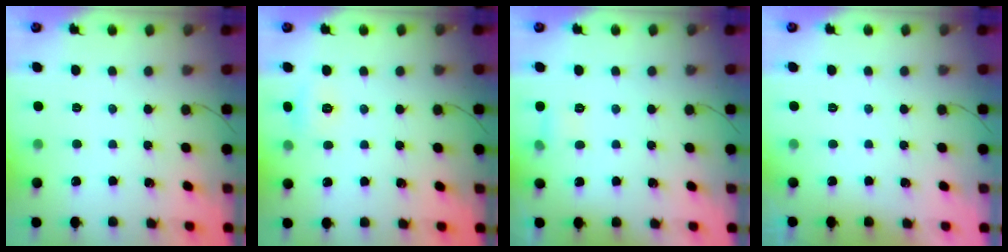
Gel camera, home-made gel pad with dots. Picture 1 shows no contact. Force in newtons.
{"total": 5.2, "press": 5.0, "slide": 1.4}
{"total": 3.7, "press": 3.5, "slide": 1.1}
{"total": 0.0}